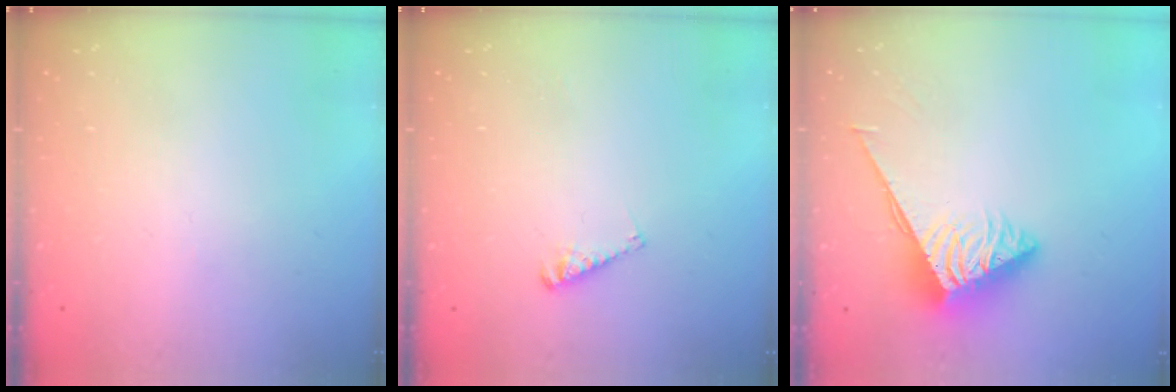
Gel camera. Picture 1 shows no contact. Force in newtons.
{"total": 3.9, "press": 3.8, "slide": 0.4}
{"total": 3.9, "press": 3.9, "slide": 0.4}